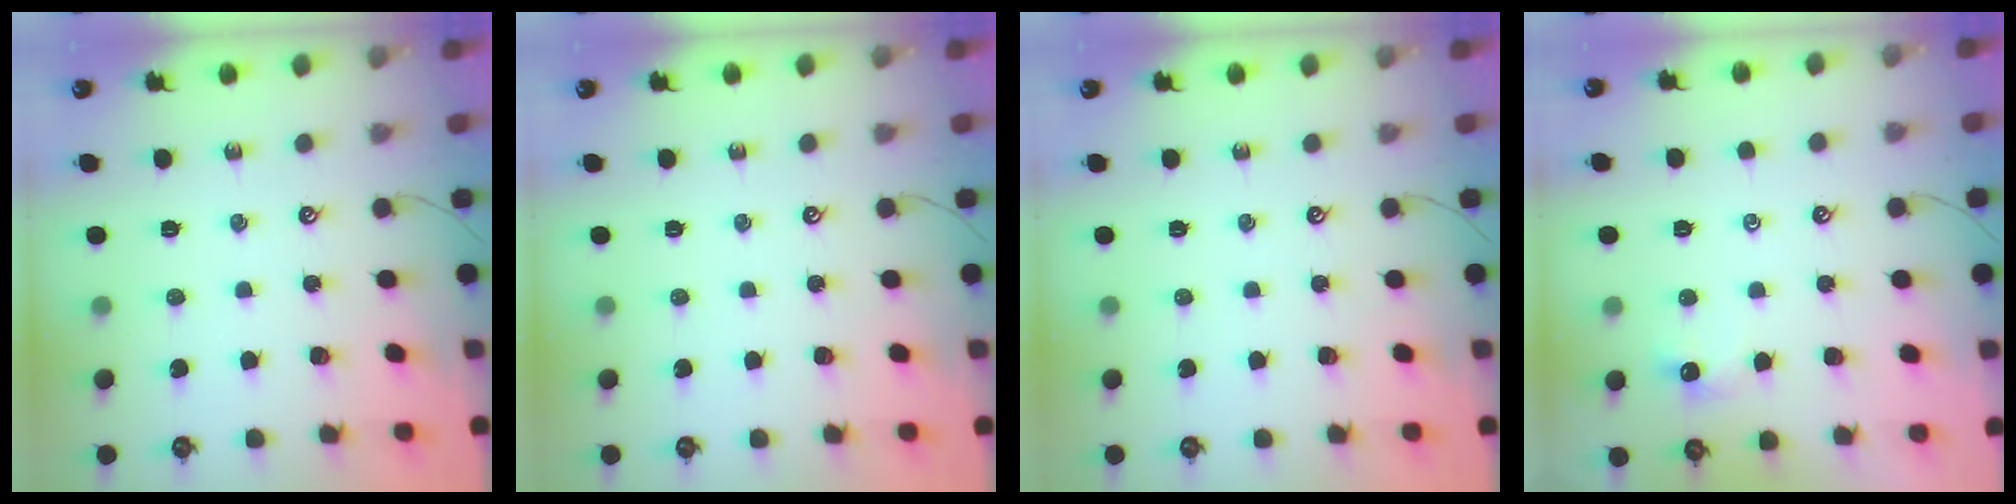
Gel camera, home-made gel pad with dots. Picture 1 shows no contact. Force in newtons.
{"total": 0.0}
{"total": 0.0}
{"total": 1.3, "press": 1.1, "slide": 0.6}